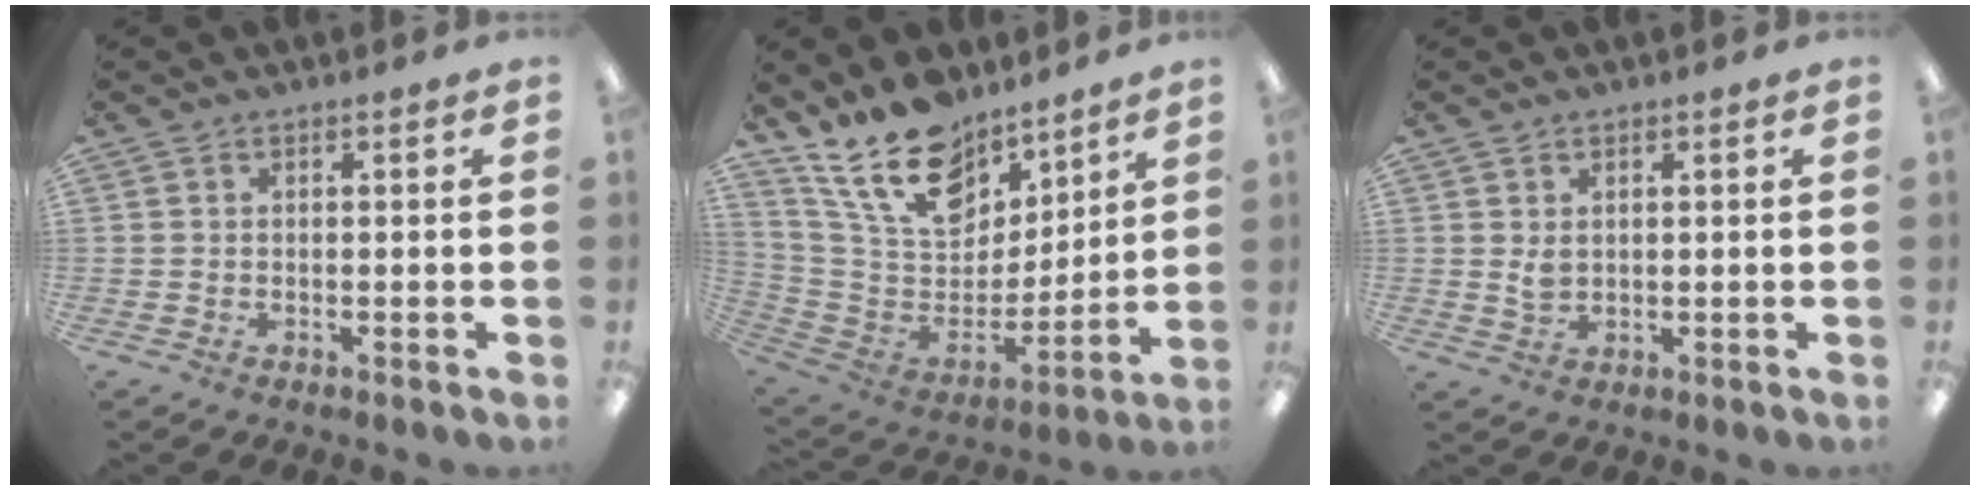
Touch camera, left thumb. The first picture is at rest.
{"total": 19.4, "force": [14.3, 9.8, 8.8], "torque": [-0.175, -0.082, 0.264]}
{"total": 2.5, "force": [1.0, 1.6, 1.6], "torque": [-0.028, -0.001, 0.017]}